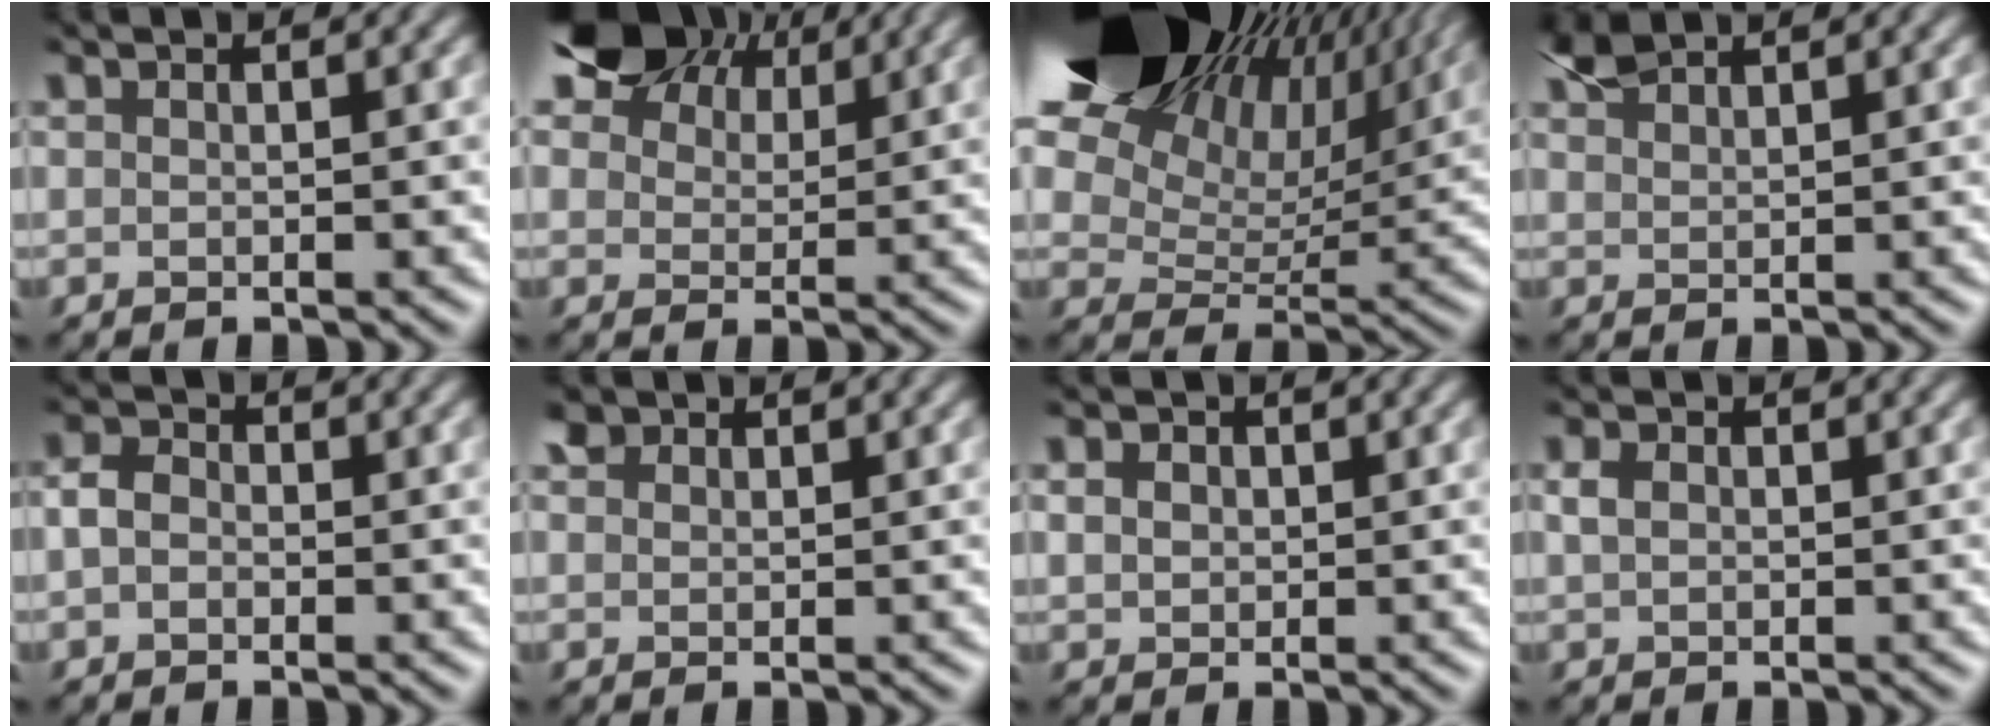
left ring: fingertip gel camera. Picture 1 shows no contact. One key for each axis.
{"total": 8.5, "fx": 5.2, "fy": 5.2, "fz": 4.4, "tx": -0.103, "ty": 0.012, "tz": 0.081}
{"total": 21.1, "fx": 11.0, "fy": 12.5, "fz": 13.0, "tx": -0.229, "ty": 0.060, "tz": 0.170}
{"total": 2.0, "fx": 1.8, "fy": 0.5, "fz": 0.8, "tx": -0.018, "ty": 0.008, "tz": 0.032}
{"total": 2.3, "fx": -1.0, "fy": 1.7, "fz": 1.2, "tx": -0.022, "ty": 0.002, "tz": -0.033}
{"total": 1.1, "fx": 0.6, "fy": 0.9, "fz": 0.2, "tx": -0.007, "ty": 0.003, "tz": 0.009}
{"total": 2.2, "fx": 0.5, "fy": 1.9, "fz": 1.1, "tx": -0.032, "ty": 0.007, "tz": 0.003}
{"total": 1.2, "fx": -0.3, "fy": 1.0, "fz": 0.7, "tx": -0.016, "ty": 0.000, "tz": -0.009}